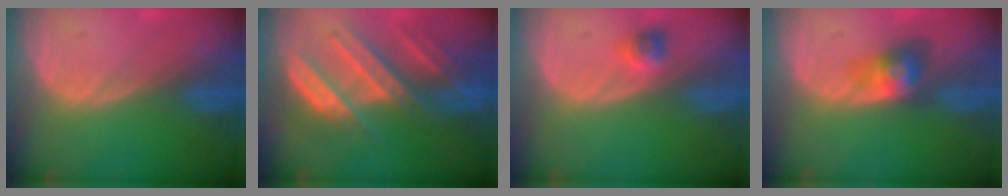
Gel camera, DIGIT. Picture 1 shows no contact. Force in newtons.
{"total": 9.2, "press": 8.2, "slide": 4.1}
{"total": 2.3, "press": 2.0, "slide": 1.1}
{"total": 4.0, "press": 4.0, "slide": 0.3}